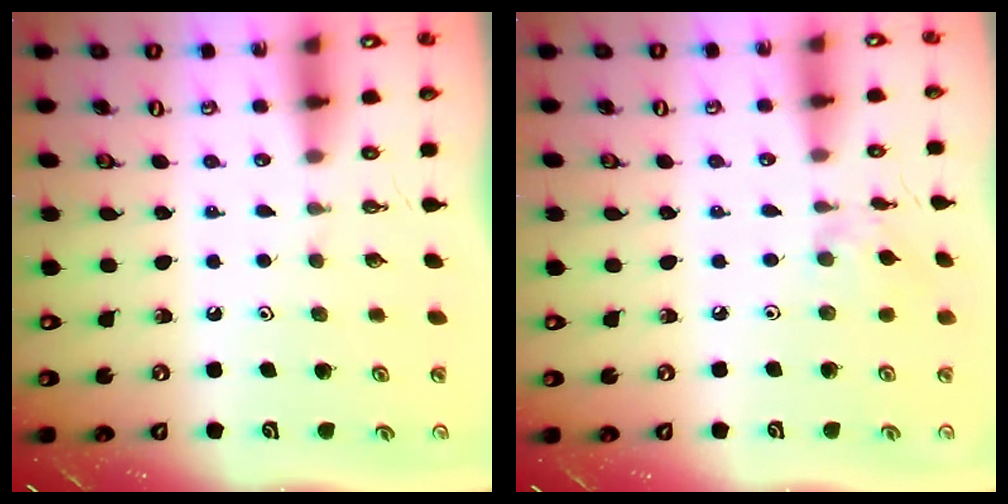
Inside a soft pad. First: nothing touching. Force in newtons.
{"total": 2.0, "press": 2.0, "slide": 0.4}